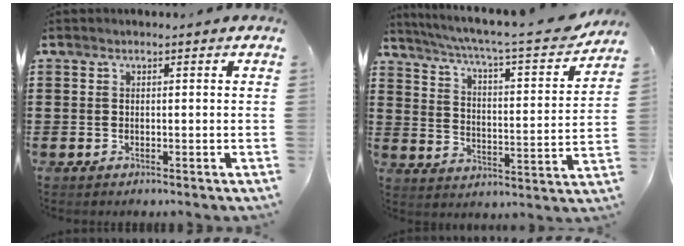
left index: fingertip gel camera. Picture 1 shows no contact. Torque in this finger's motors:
{"motor_torque": [1.09, -1.04, 0.11, 0.00]}